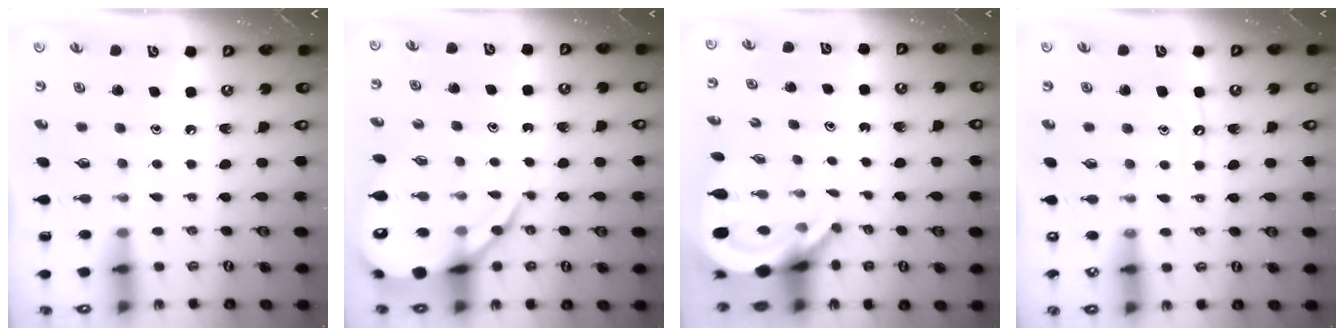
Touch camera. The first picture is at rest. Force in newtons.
{"total": 10.9, "press": 10.9, "slide": 1.3}
{"total": 7.5, "press": 7.5, "slide": 0.7}
{"total": 5.9, "press": 5.9, "slide": 0.6}